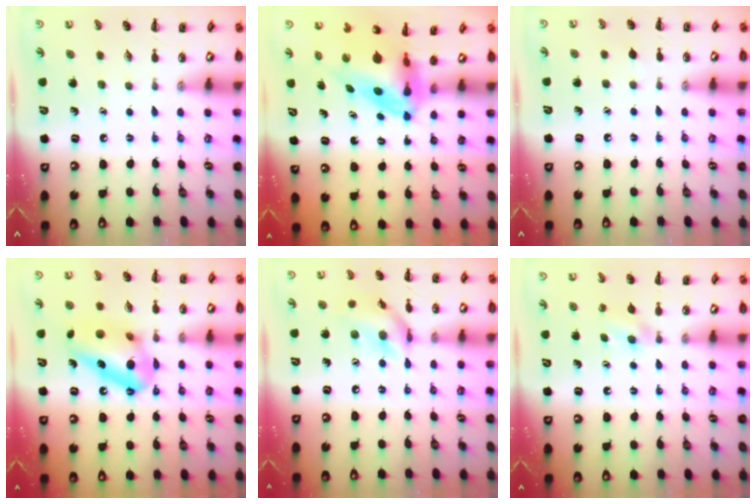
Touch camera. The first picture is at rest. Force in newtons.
{"total": 7.3, "press": 7.2, "slide": 1.1}
{"total": 2.3, "press": 2.0, "slide": 1.0}
{"total": 13.1, "press": 13.1, "slide": 0.2}
{"total": 11.9, "press": 11.8, "slide": 1.4}
{"total": 2.0, "press": 1.8, "slide": 0.9}